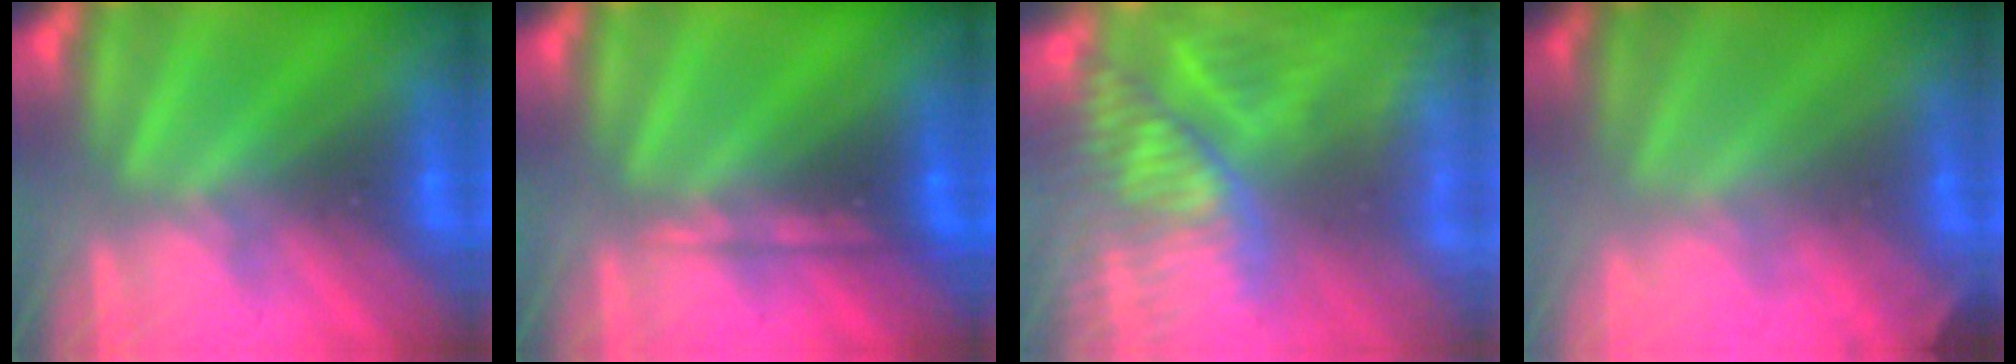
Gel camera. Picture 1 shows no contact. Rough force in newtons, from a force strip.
{"total": 2.2}
{"total": 7.4}
{"total": 1.9}